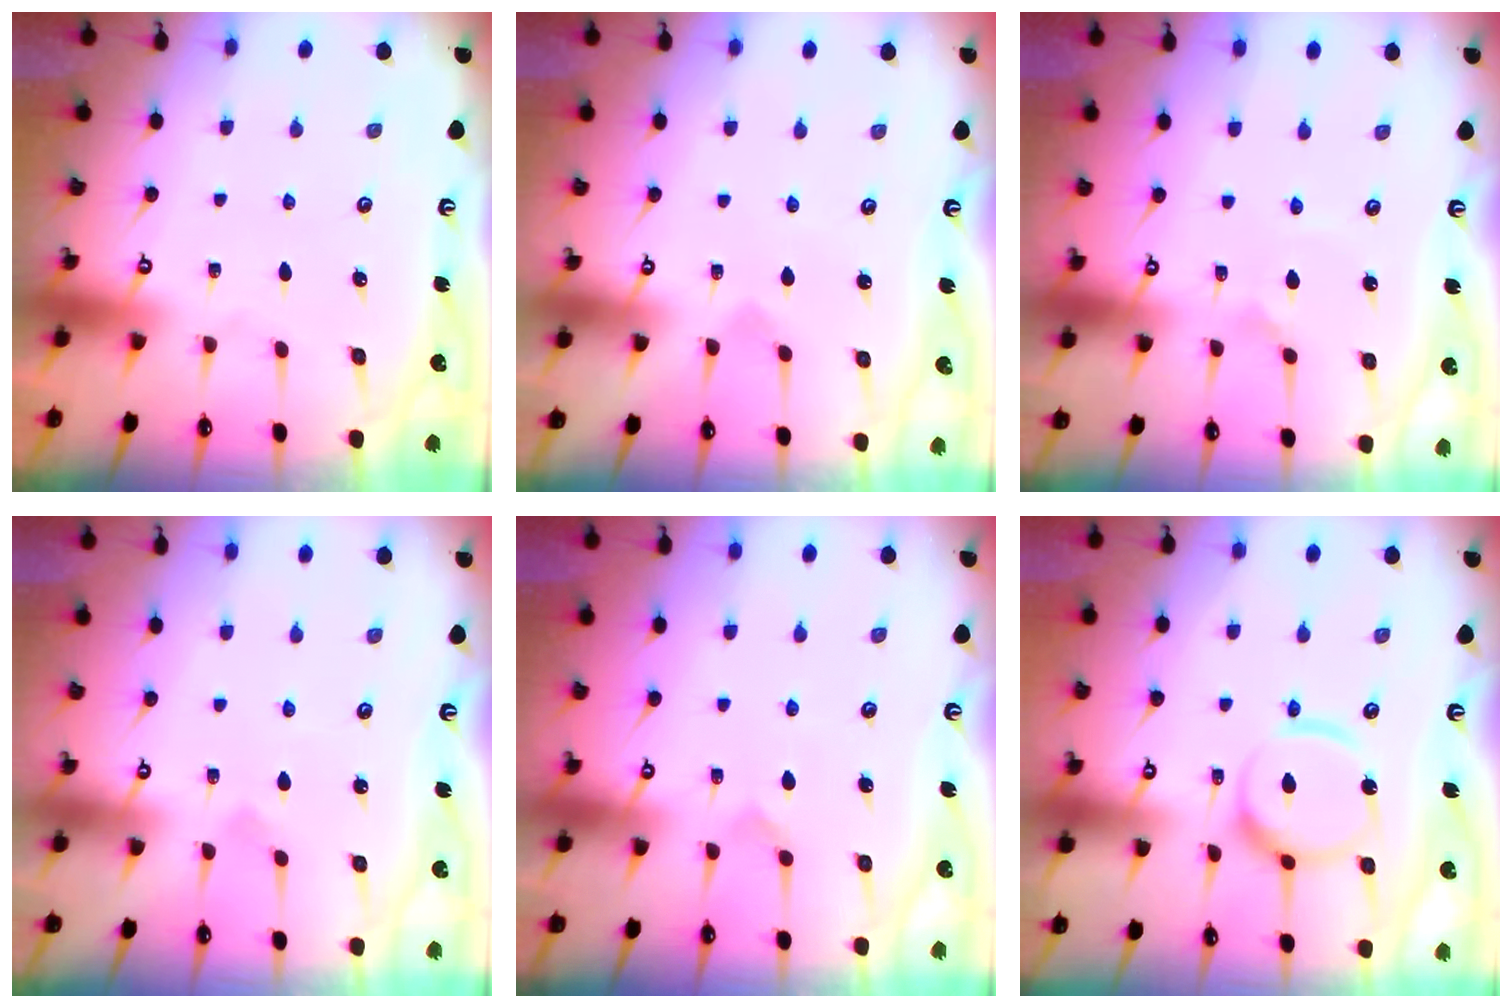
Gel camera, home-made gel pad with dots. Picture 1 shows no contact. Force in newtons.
{"total": 1.7, "press": 1.6, "slide": 0.1}
{"total": 3.0, "press": 3.0, "slide": 0.1}
{"total": 1.5, "press": 1.5, "slide": 0.1}
{"total": 5.5, "press": 5.5, "slide": 0.3}
{"total": 15.5, "press": 15.4, "slide": 1.5}